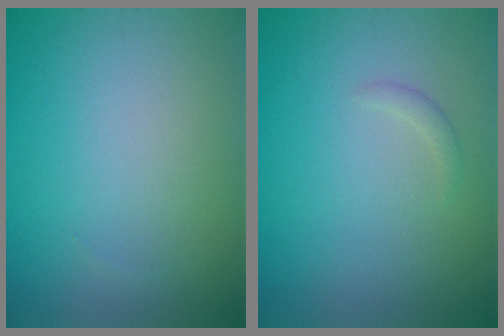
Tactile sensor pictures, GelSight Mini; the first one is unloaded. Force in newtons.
{"total": 0.8, "press": 0.8, "slide": 0.1}